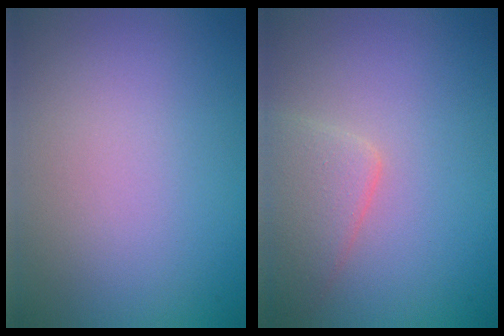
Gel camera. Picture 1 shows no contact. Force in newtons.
{"total": 2.5, "press": 2.5, "slide": 0.2}